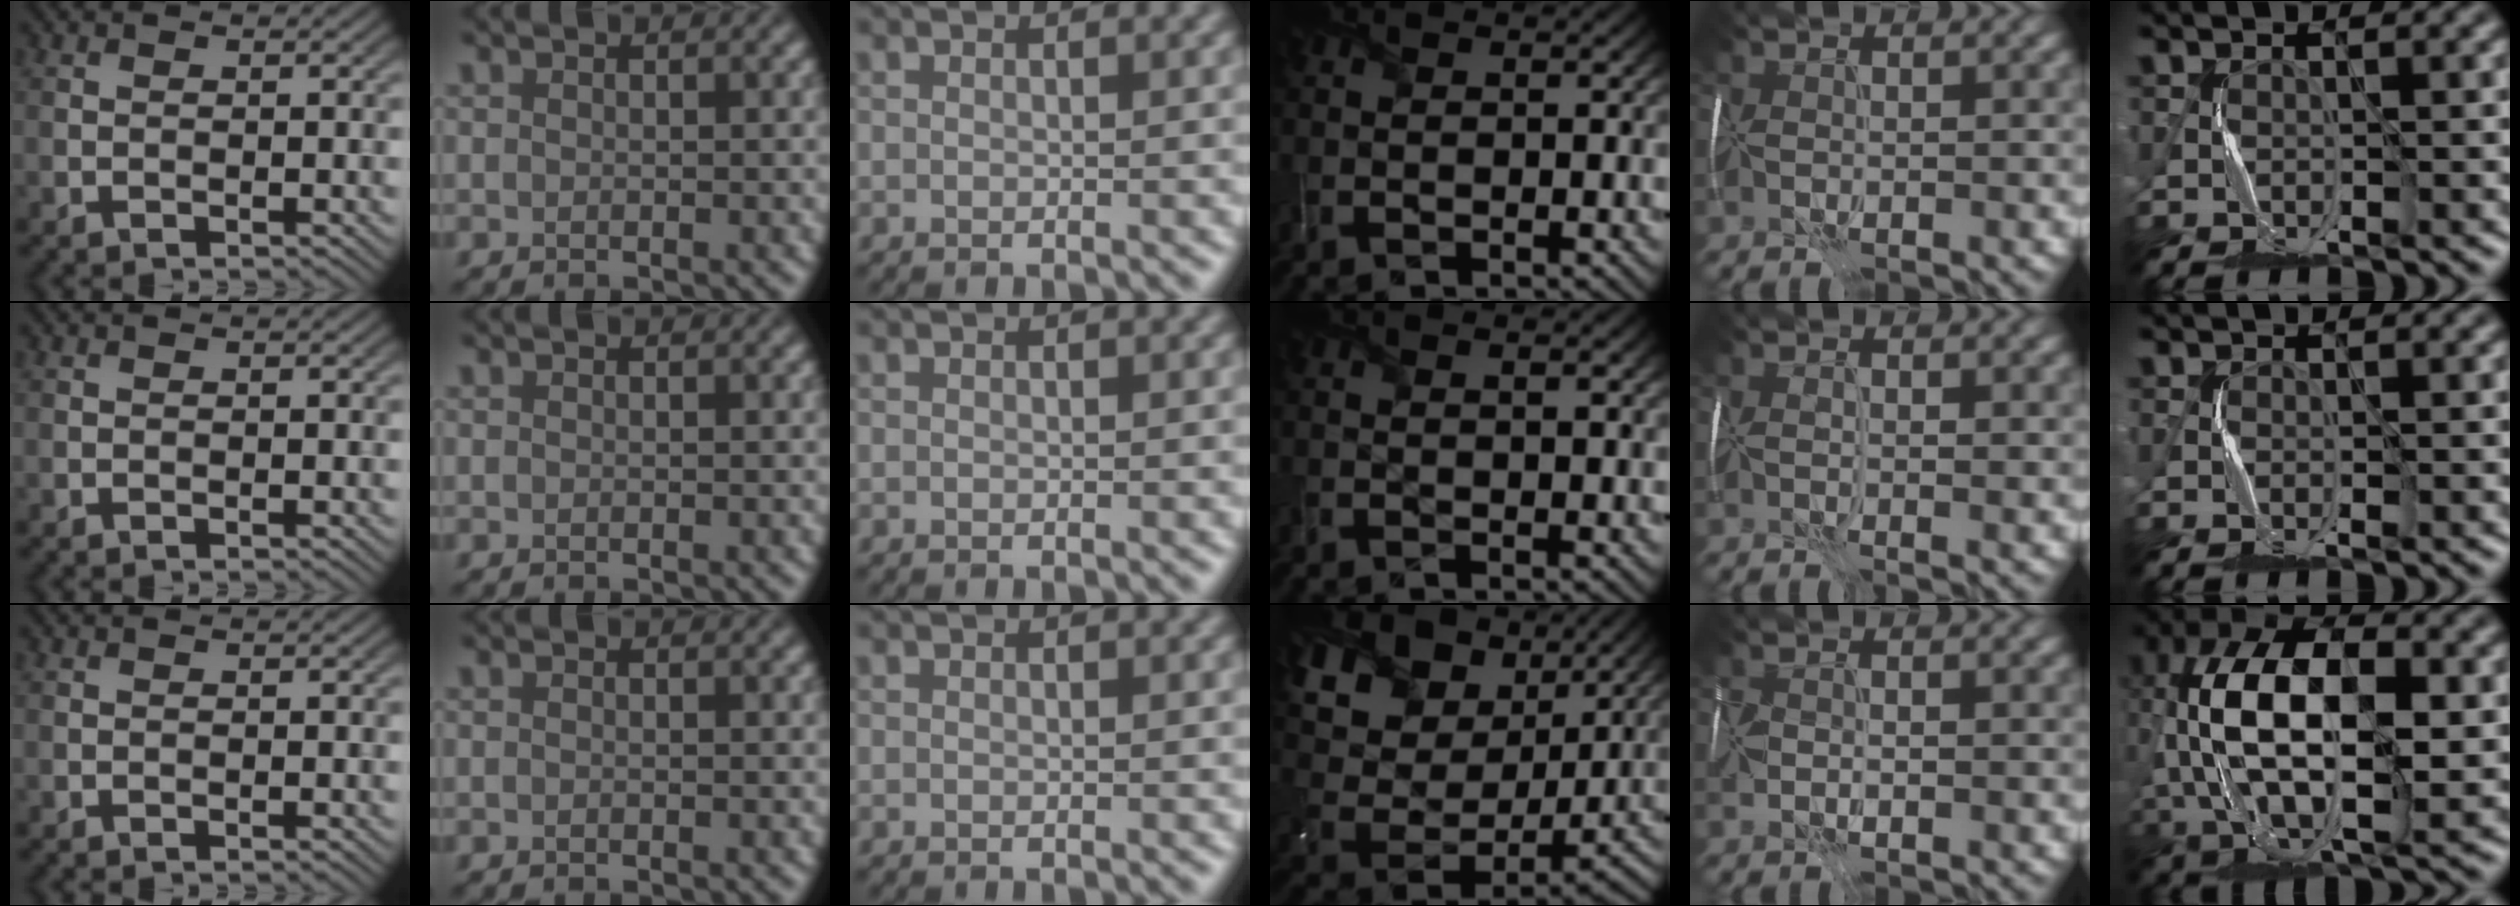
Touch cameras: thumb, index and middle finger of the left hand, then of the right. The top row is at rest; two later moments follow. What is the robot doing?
{"motion": "wrap", "object": "scarf"}